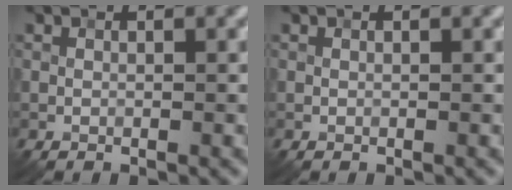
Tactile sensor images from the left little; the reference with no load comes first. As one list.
[{"total": 0.0}]